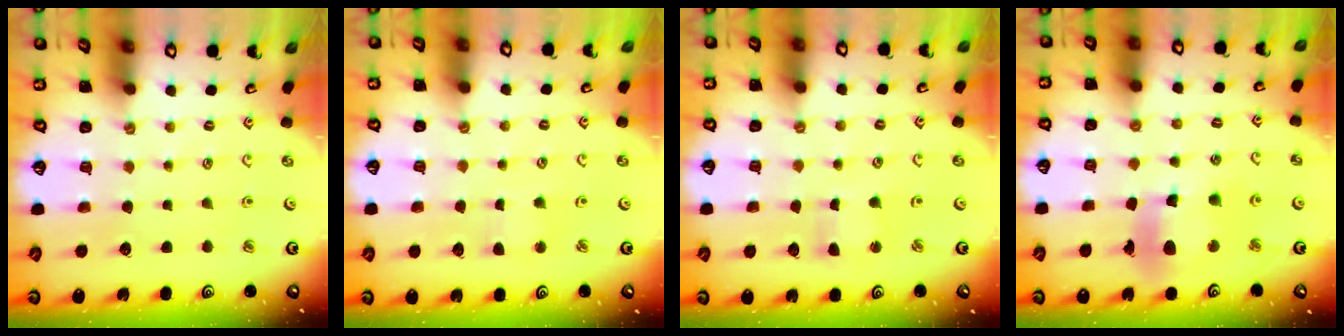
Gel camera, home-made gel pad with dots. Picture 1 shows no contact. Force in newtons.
{"total": 2.9, "press": 2.9, "slide": 0.3}
{"total": 2.5, "press": 2.5, "slide": 0.3}
{"total": 12.5, "press": 12.5, "slide": 1.3}